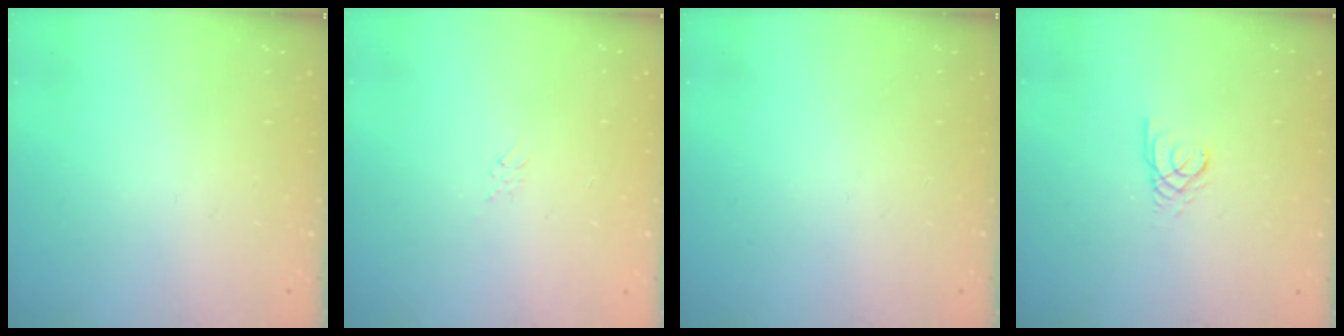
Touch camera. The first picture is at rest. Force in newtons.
{"total": 3.8, "press": 3.7, "slide": 0.6}
{"total": 0.0}
{"total": 2.4, "press": 2.4, "slide": 0.3}